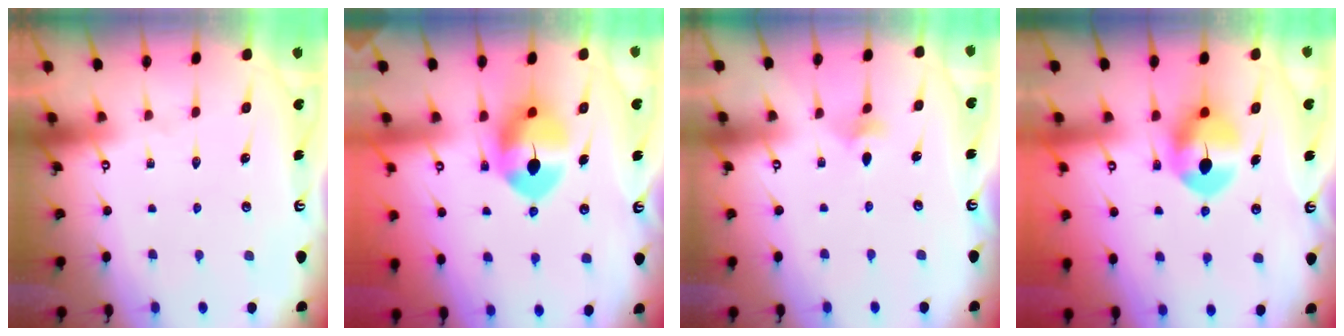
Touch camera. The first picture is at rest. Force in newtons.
{"total": 8.7, "press": 8.5, "slide": 1.5}
{"total": 3.3, "press": 3.2, "slide": 0.8}
{"total": 9.1, "press": 9.0, "slide": 1.0}